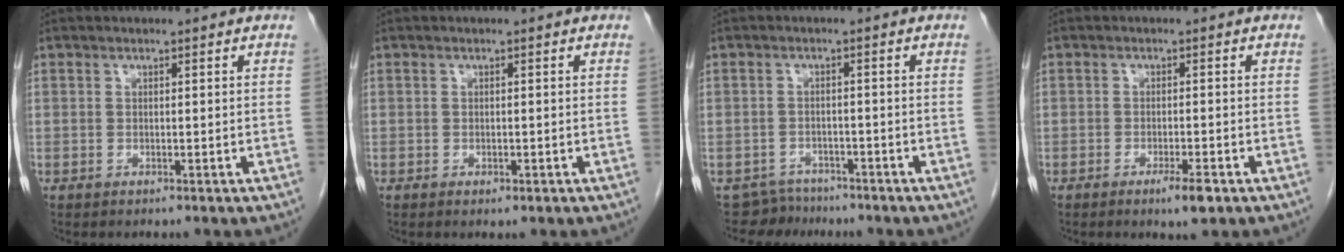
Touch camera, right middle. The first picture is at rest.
{"total": 0.9, "force": [-0.5, 0.5, 0.6], "torque": [-0.010, -0.001, -0.002]}
{"total": 3.7, "force": [-3.1, 1.5, -1.2], "torque": [0.017, 0.002, -0.053]}
{"total": 3.2, "force": [-1.9, 0.3, 2.6], "torque": [-0.043, -0.005, -0.028]}